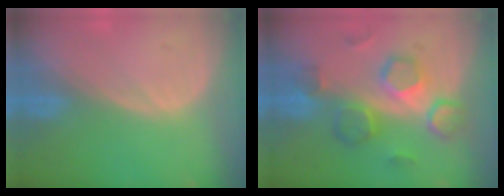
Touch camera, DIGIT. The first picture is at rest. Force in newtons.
{"total": 8.3, "press": 8.2, "slide": 1.4}